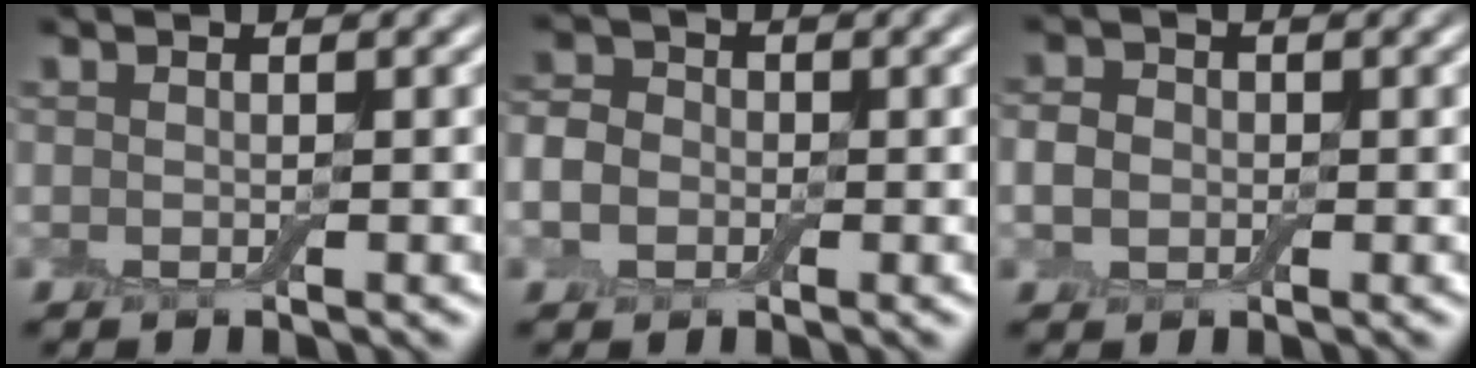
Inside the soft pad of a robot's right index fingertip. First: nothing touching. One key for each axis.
{"total": 3.5, "fx": -0.6, "fy": 3.0, "fz": 1.7, "tx": -0.023, "ty": 0.004, "tz": -0.021}
{"total": 2.3, "fx": -0.3, "fy": 2.0, "fz": 1.1, "tx": -0.023, "ty": 0.001, "tz": -0.014}